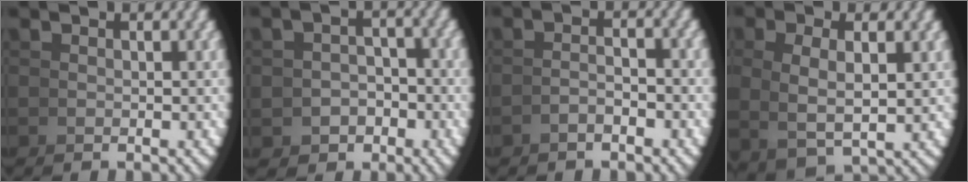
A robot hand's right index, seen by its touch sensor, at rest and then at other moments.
{"total": 4.5, "force": [-2.2, 3.6, 1.3], "torque": [-0.008, -0.015, -0.036]}
{"total": 1.6, "force": [-1.3, -0.4, 0.7], "torque": [0.008, 0.008, -0.029]}
{"total": 4.0, "force": [1.1, 1.8, 3.4], "torque": [-0.069, 0.003, 0.031]}